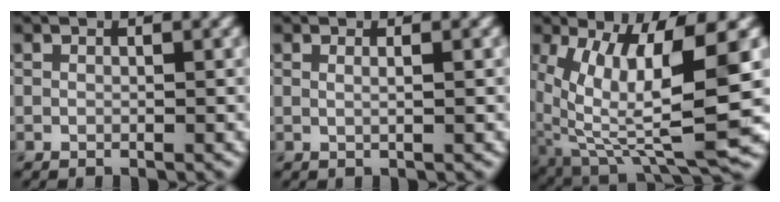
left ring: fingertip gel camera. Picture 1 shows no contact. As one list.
[{"total": 1.4, "force": [0.5, 0.7, 1.2], "torque": [-0.006, -0.003, -0.006]}, {"total": 10.8, "force": [1.8, 3.3, 10.1], "torque": [-0.190, -0.026, 0.047]}]